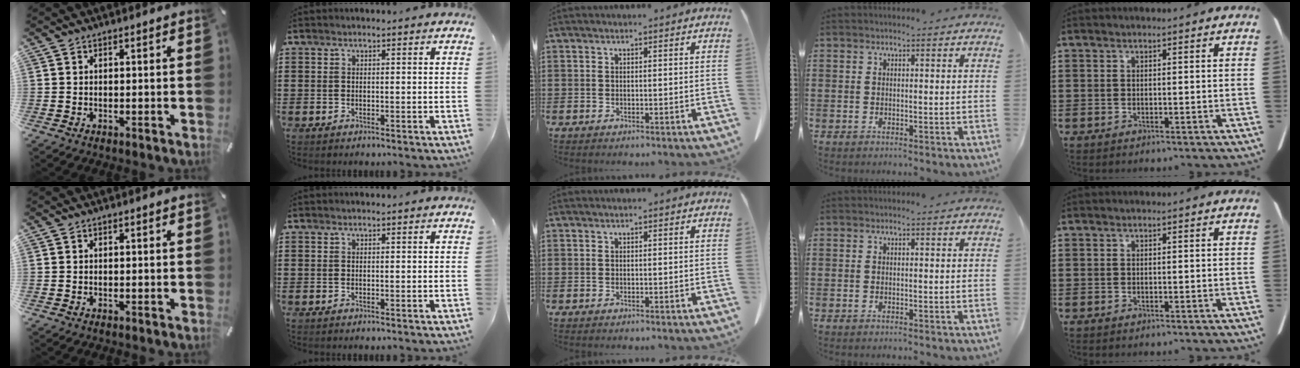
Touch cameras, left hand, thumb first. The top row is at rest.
{}